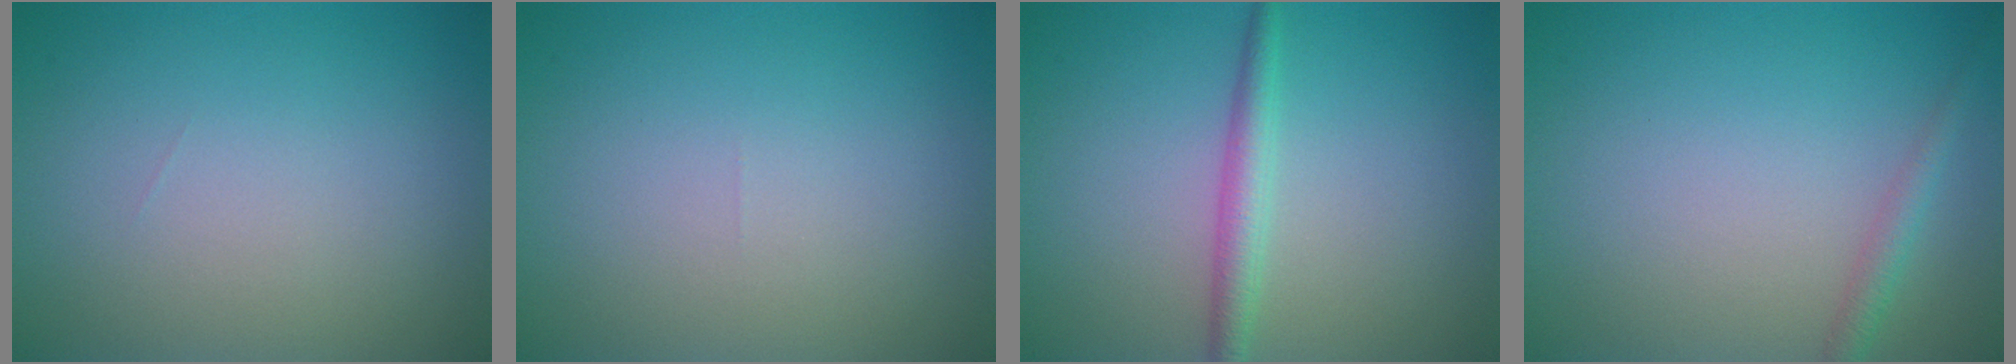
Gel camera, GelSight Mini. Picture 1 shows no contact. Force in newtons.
{"total": 0.0}
{"total": 2.3, "press": 2.3, "slide": 0.0}
{"total": 1.6, "press": 1.6, "slide": 0.1}